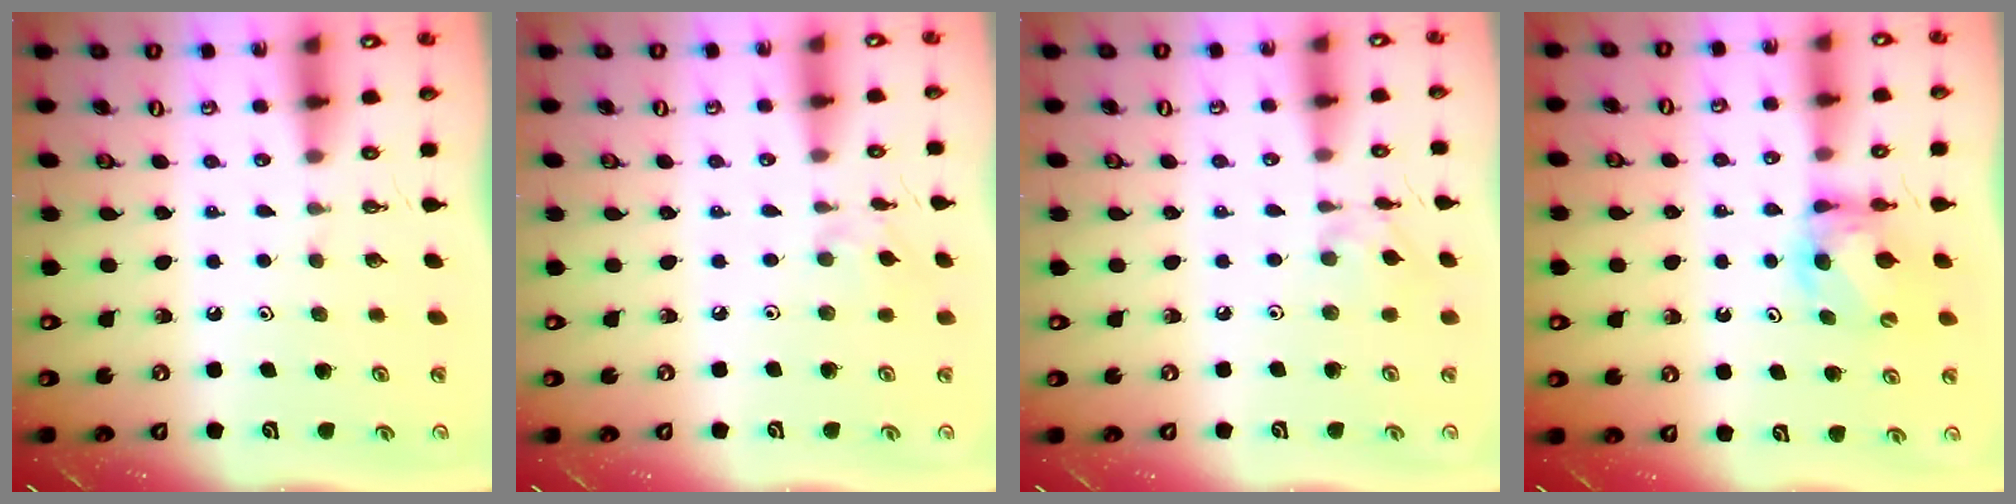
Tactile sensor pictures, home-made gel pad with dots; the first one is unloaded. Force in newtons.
{"total": 2.8, "press": 2.8, "slide": 0.1}
{"total": 4.6, "press": 4.5, "slide": 0.4}
{"total": 6.2, "press": 6.2, "slide": 0.6}